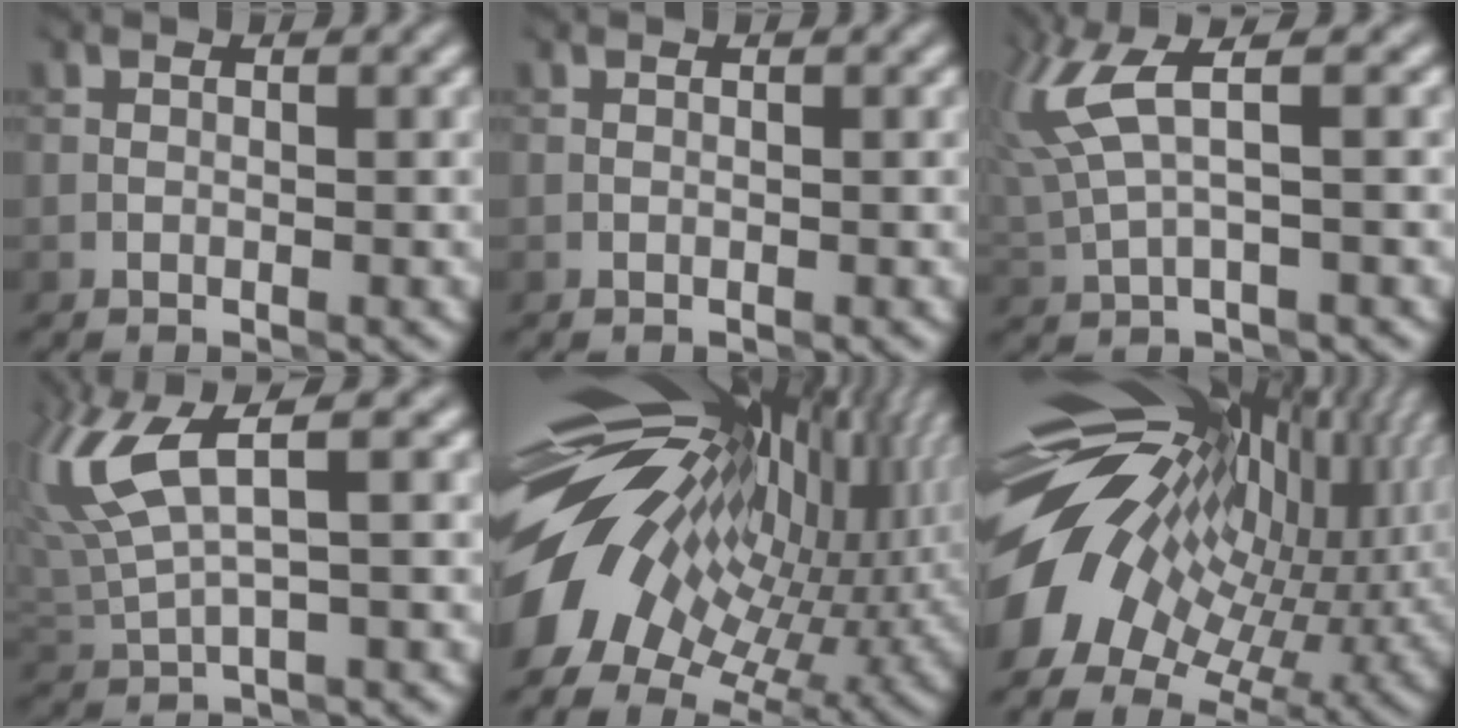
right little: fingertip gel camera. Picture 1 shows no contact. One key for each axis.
{"total": 0.0}
{"total": 4.9, "fx": 2.7, "fy": 1.1, "fz": 4.0, "tx": -0.103, "ty": 0.004, "tz": 0.058}
{"total": 6.6, "fx": 3.3, "fy": 1.9, "fz": 5.4, "tx": -0.132, "ty": 0.006, "tz": 0.071}
{"total": 16.6, "fx": 1.8, "fy": 8.5, "fz": 14.2, "tx": -0.239, "ty": -0.007, "tz": 0.034}
{"total": 16.0, "fx": 2.4, "fy": 9.6, "fz": 12.6, "tx": -0.230, "ty": -0.006, "tz": 0.055}